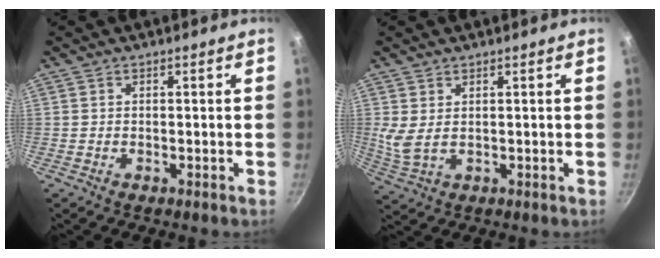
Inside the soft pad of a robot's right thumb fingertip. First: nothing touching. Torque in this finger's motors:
{"motor_torque": [0.57, 0.54, 0.58, -0.10, 0.17]}